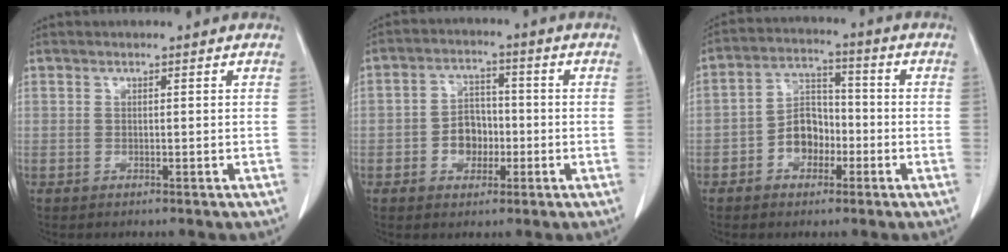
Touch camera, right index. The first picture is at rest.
{"total": 5.5, "force": [-1.4, 4.2, 3.2], "torque": [-0.055, 0.016, -0.023]}
{"total": 6.8, "force": [-2.4, 4.9, 4.1], "torque": [-0.079, 0.024, -0.045]}